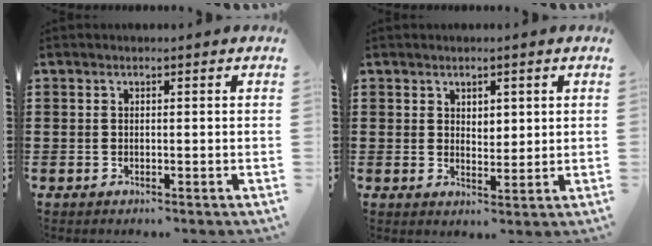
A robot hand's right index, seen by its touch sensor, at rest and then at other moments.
{"total": 2.3, "force": [1.7, 1.4, 0.7], "torque": [-0.009, 0.004, 0.030]}